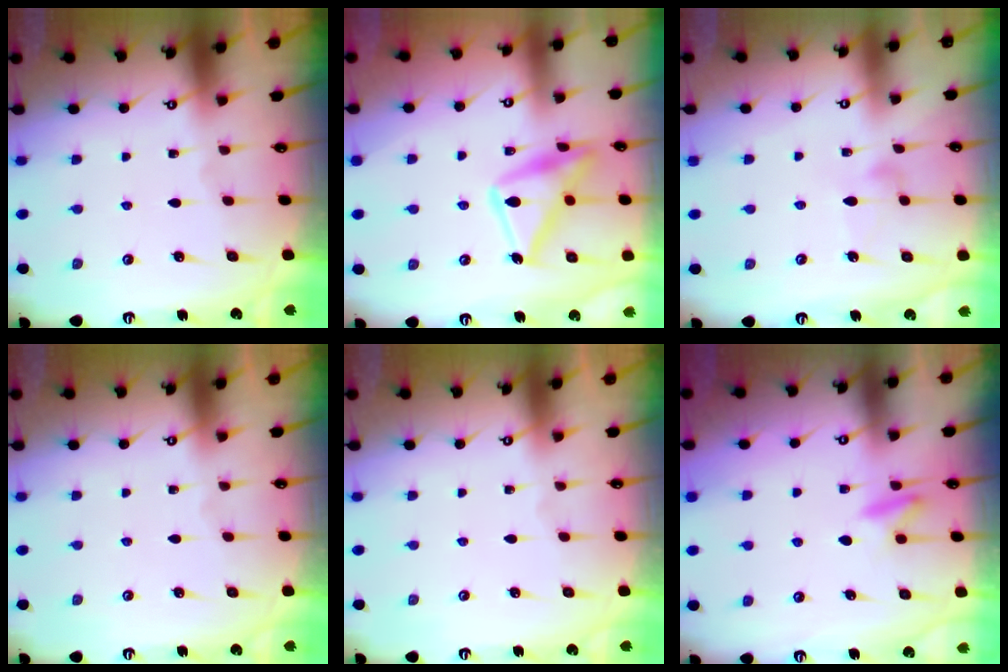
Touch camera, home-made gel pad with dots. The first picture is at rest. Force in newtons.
{"total": 17.8, "press": 17.8, "slide": 1.1}
{"total": 5.6, "press": 5.6, "slide": 0.2}
{"total": 0.0}
{"total": 0.0}
{"total": 8.3, "press": 8.2, "slide": 1.2}